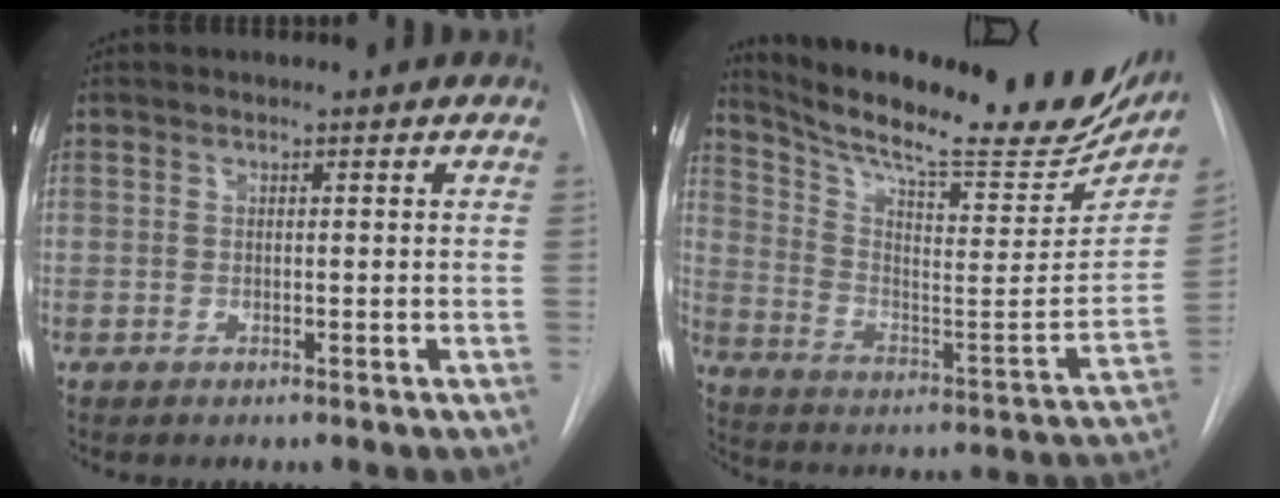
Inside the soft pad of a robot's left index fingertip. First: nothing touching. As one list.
[{"total": 27.7, "force": [23.2, 4.8, 14.3], "torque": [-0.224, -0.048, 0.323]}]